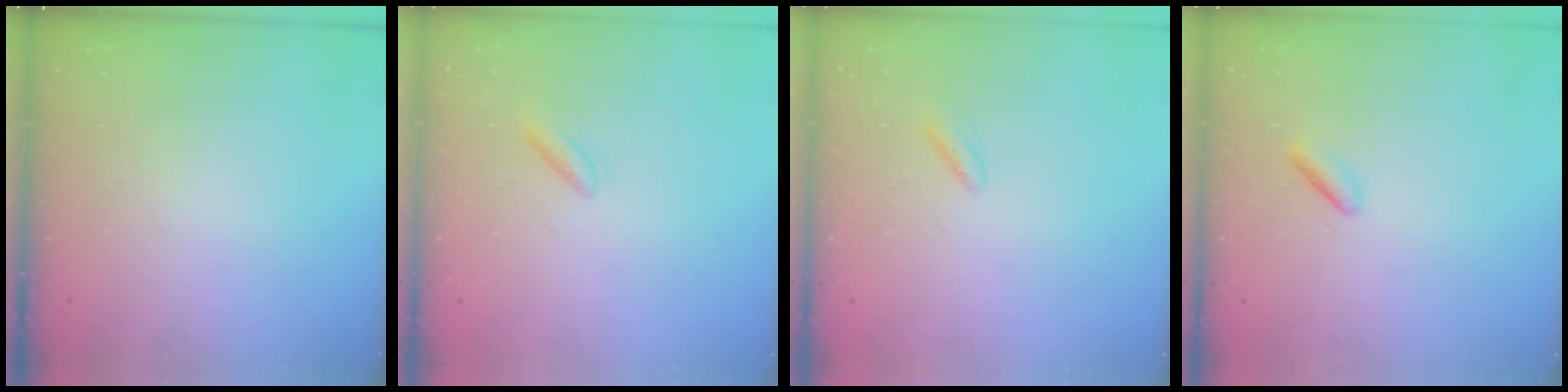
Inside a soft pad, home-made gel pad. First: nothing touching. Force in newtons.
{"total": 2.8, "press": 2.6, "slide": 0.9}
{"total": 2.7, "press": 2.6, "slide": 0.7}
{"total": 2.5, "press": 2.3, "slide": 0.8}